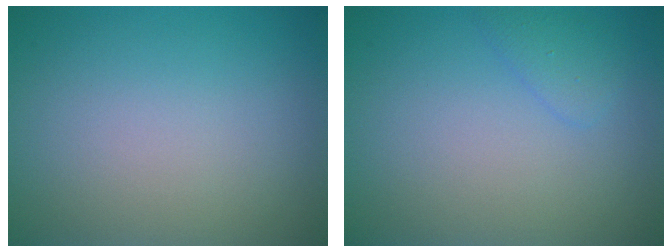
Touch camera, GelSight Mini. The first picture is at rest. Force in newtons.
{"total": 1.3, "press": 1.3, "slide": 0.0}